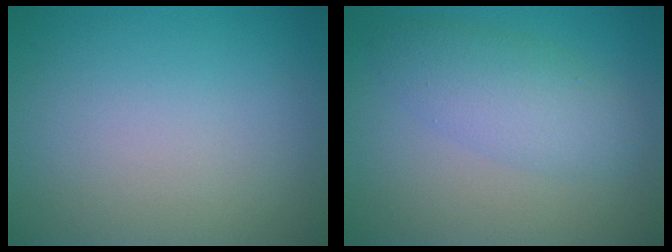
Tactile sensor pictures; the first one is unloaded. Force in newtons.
{"total": 3.9, "press": 3.9, "slide": 0.1}